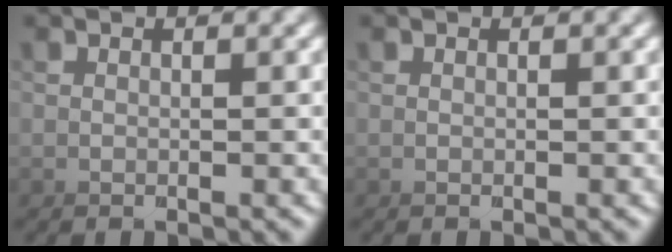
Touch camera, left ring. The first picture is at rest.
{"total": 0.0}